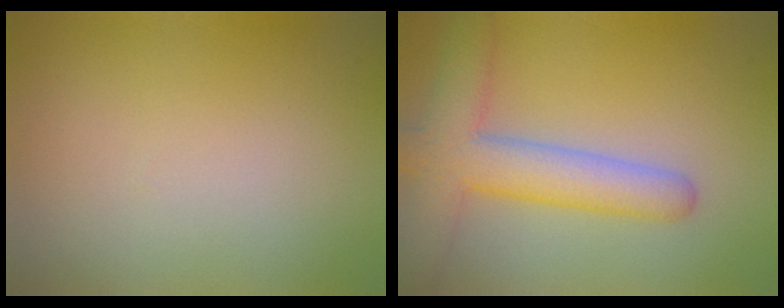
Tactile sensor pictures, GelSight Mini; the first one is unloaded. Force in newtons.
{"total": 6.9, "press": 6.9, "slide": 0.4}